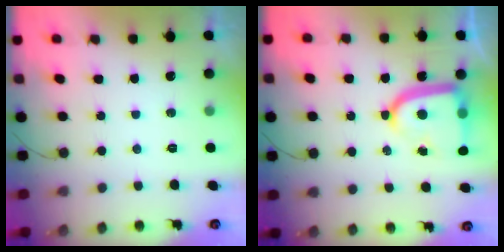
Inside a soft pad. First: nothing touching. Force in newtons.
{"total": 14.9, "press": 14.8, "slide": 1.6}